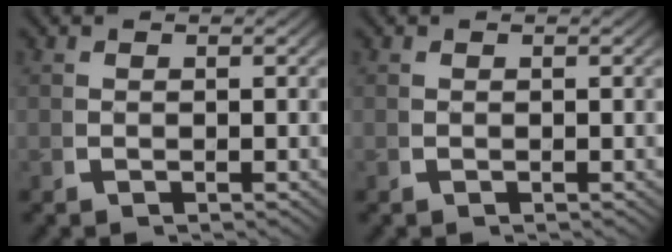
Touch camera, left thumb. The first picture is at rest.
{"total": 0.0}